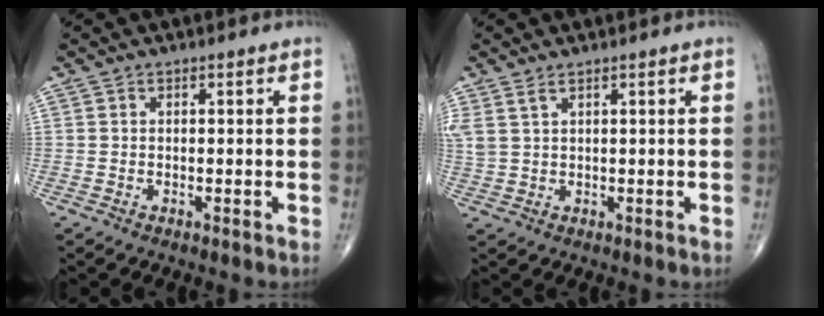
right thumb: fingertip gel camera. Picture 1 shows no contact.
{"total": 3.3, "force": [2.1, 1.2, 2.3], "torque": [-0.065, 0.004, 0.055]}